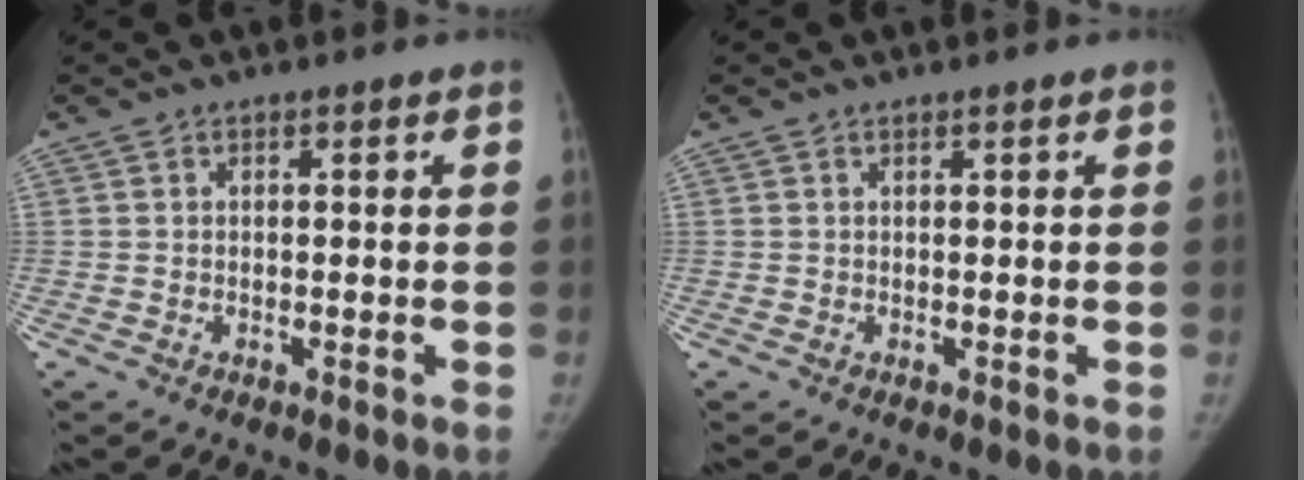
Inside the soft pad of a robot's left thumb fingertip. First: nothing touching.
{"total": 0.0}